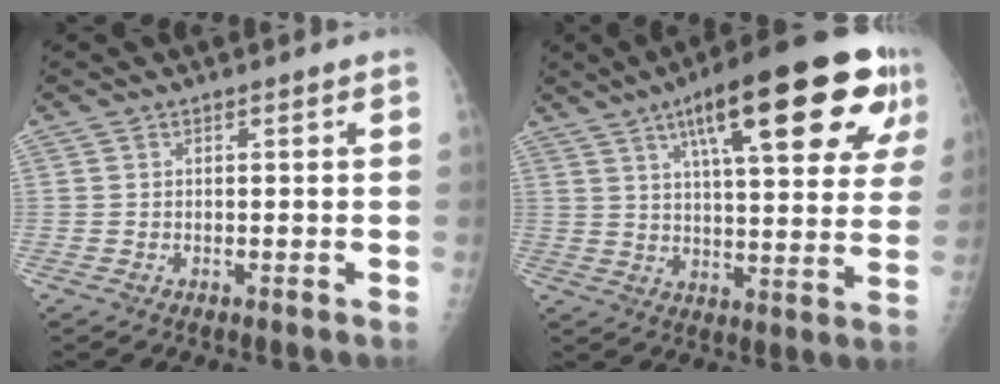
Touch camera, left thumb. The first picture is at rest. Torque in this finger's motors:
{"motor_torque": [2.97, 2.04, 1.79, -0.98, 0.17]}